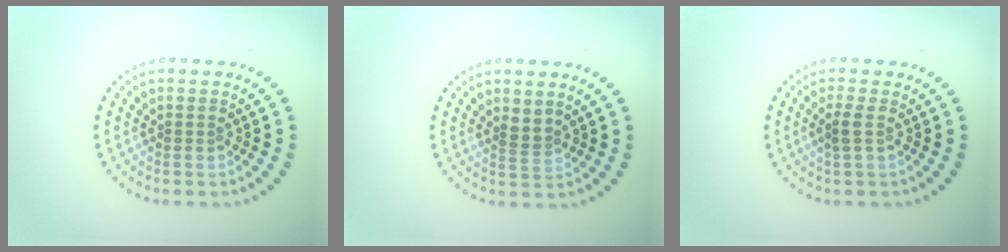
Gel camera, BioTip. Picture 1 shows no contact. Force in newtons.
{"total": 1.3, "press": 0.8, "slide": 1.1}
{"total": 1.1, "press": 0.9, "slide": 0.7}